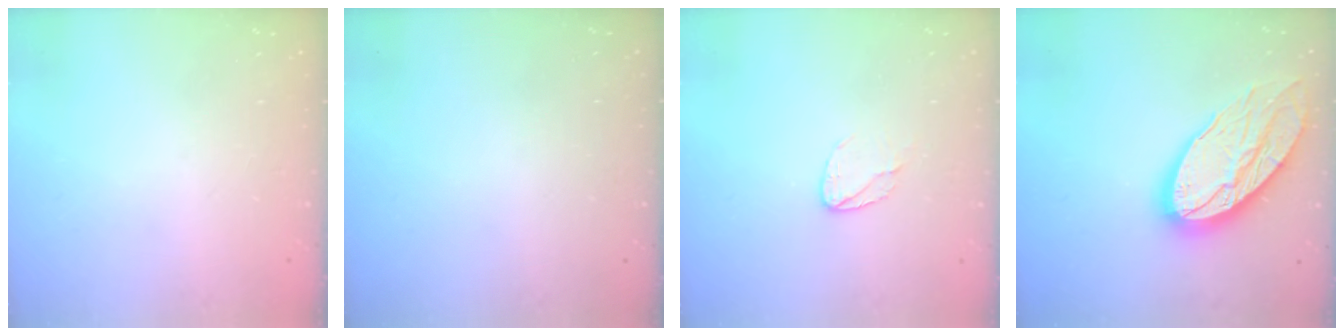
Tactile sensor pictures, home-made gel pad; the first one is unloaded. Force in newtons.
{"total": 0.0}
{"total": 5.0, "press": 5.0, "slide": 0.5}
{"total": 21.2, "press": 21.1, "slide": 2.0}